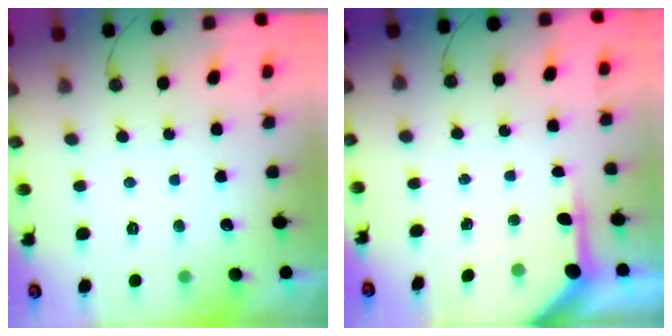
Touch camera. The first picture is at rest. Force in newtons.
{"total": 6.2, "press": 6.2, "slide": 0.5}